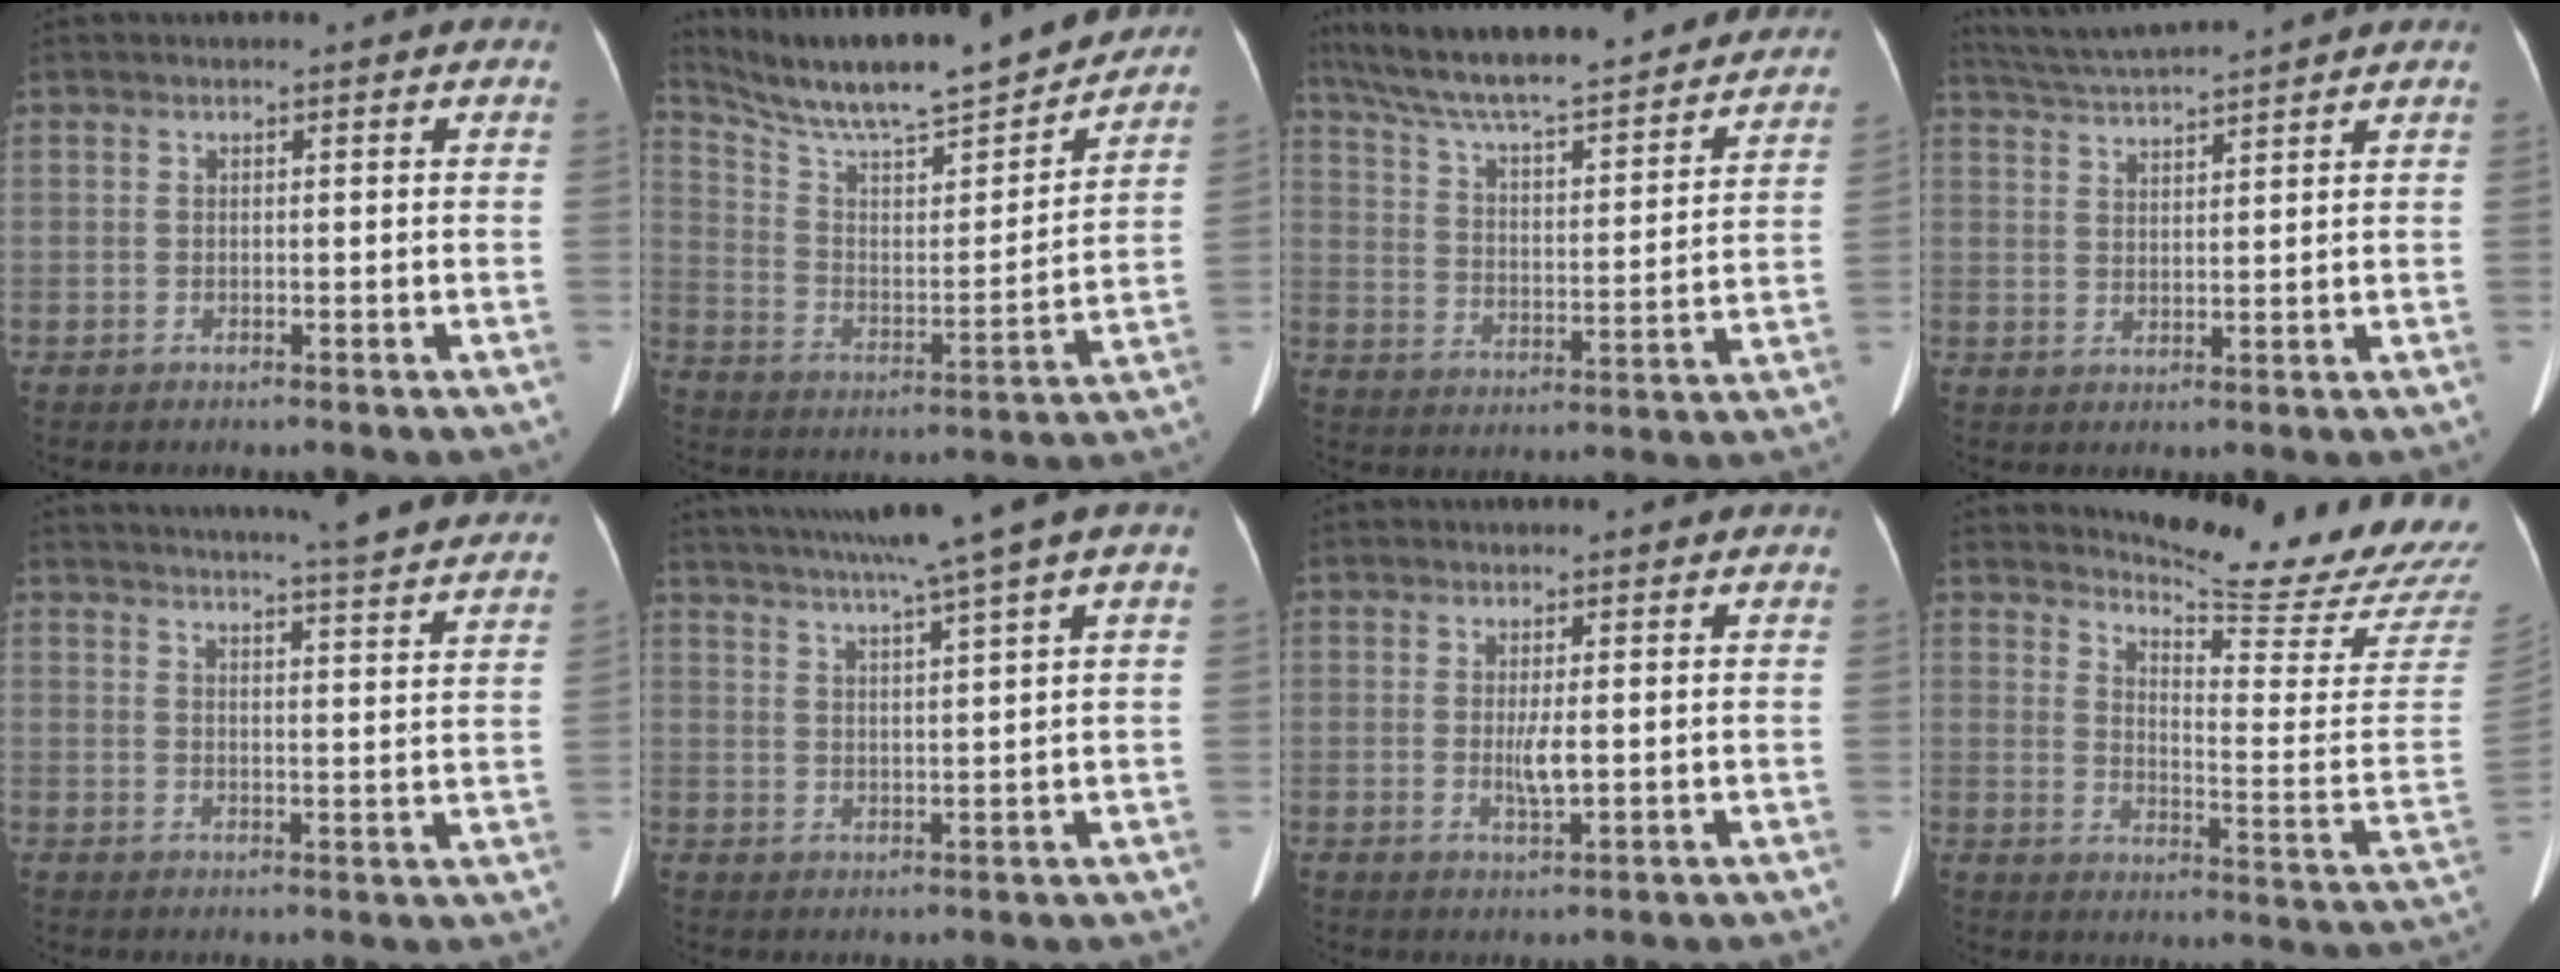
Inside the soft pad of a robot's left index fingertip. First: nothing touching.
{"total": 23.2, "force": [20.8, 2.6, 10.0], "torque": [-0.178, -0.005, 0.318]}
{"total": 29.0, "force": [25.7, 4.5, 12.8], "torque": [-0.217, -0.012, 0.350]}
{"total": 8.5, "force": [7.9, -1.0, 2.8], "torque": [-0.062, 0.025, 0.136]}
{"total": 24.9, "force": [23.1, 0.3, 9.4], "torque": [-0.143, -0.042, 0.278]}
{"total": 13.6, "force": [10.5, -1.8, 8.4], "torque": [-0.139, 0.010, 0.151]}
{"total": 2.9, "force": [0.0, 0.4, 2.9], "torque": [-0.056, -0.006, 0.001]}
{"total": 19.5, "force": [18.7, -0.3, 5.6], "torque": [-0.093, -0.132, 0.226]}